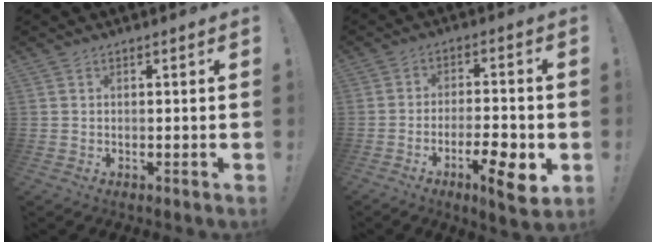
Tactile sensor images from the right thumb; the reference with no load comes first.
{"total": 11.0, "force": [-5.0, 3.1, 9.4], "torque": [-0.119, 0.022, -0.077]}